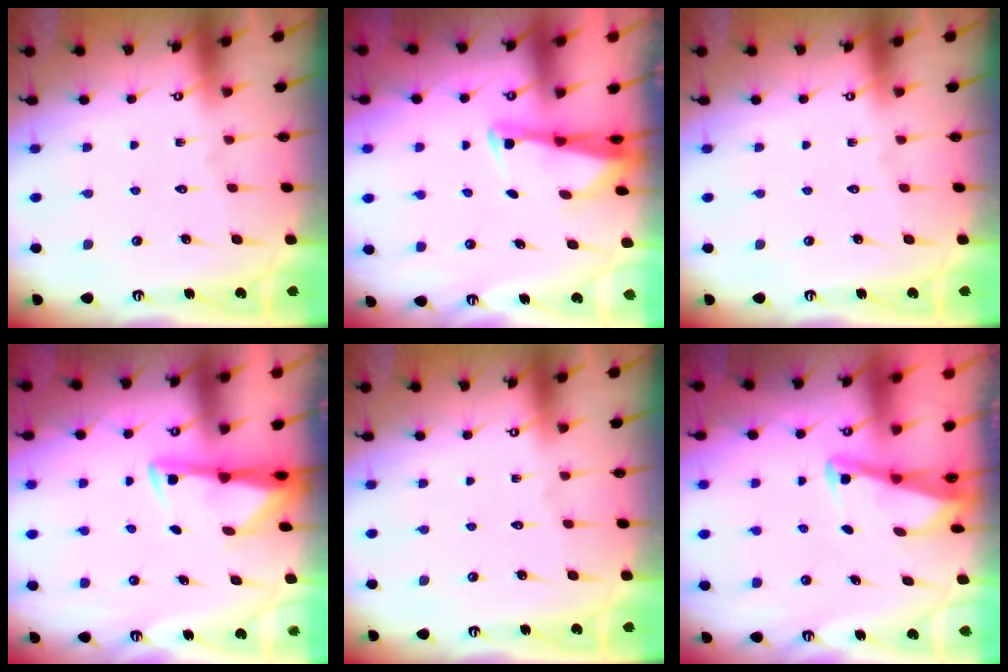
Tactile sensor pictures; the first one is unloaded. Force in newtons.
{"total": 2.8, "press": 2.7, "slide": 0.6}
{"total": 0.0}
{"total": 2.8, "press": 2.7, "slide": 0.6}
{"total": 0.0}
{"total": 2.9, "press": 2.9, "slide": 0.4}